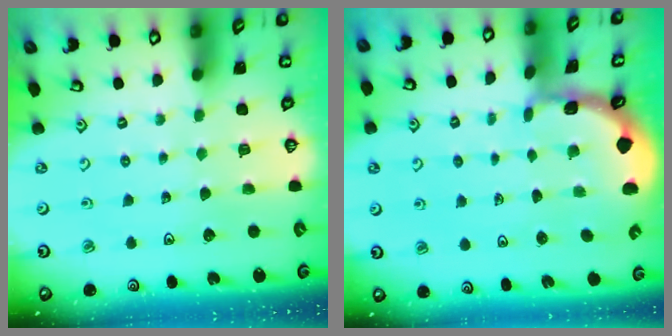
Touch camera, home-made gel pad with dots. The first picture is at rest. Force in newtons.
{"total": 1.5, "press": 1.5, "slide": 0.2}